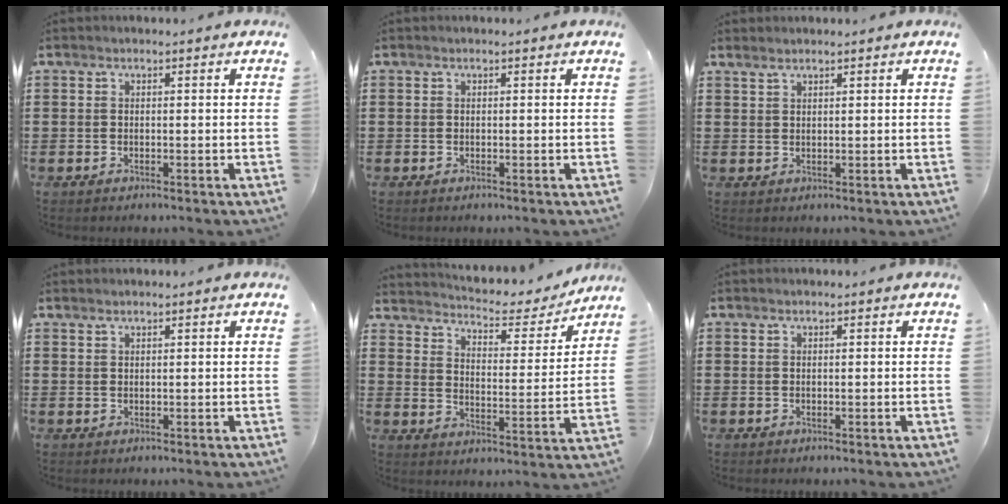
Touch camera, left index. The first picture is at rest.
{"total": 0.0}
{"total": 1.2, "force": [1.1, 0.1, 0.5], "torque": [-0.010, 0.001, 0.021]}
{"total": 0.7, "force": [0.6, 0.1, 0.2], "torque": [-0.005, 0.000, 0.013]}
{"total": 3.4, "force": [3.2, 0.6, 0.6], "torque": [-0.034, -0.026, 0.046]}
{"total": 0.0}